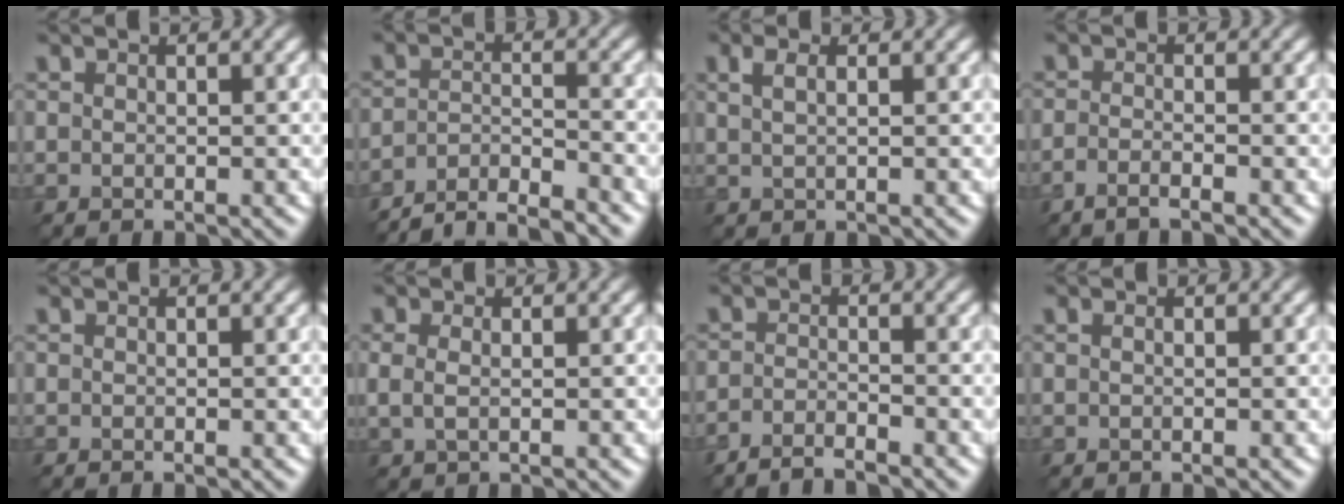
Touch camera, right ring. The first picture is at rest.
{"total": 5.3, "force": [-4.9, 0.9, 1.8], "torque": [-0.028, -0.003, -0.090]}
{"total": 2.0, "force": [1.0, 0.8, 1.5], "torque": [-0.024, 0.000, 0.012]}
{"total": 1.7, "force": [-1.2, 0.4, 1.1], "torque": [-0.019, -0.004, -0.030]}
{"total": 0.0}
{"total": 1.4, "force": [0.1, 0.6, 1.2], "torque": [-0.029, -0.003, 0.003]}
{"total": 2.4, "force": [-2.2, 0.4, 1.0], "torque": [-0.010, -0.001, -0.047]}
{"total": 0.5, "force": [0.2, 0.2, 0.4], "torque": [-0.012, -0.002, 0.001]}